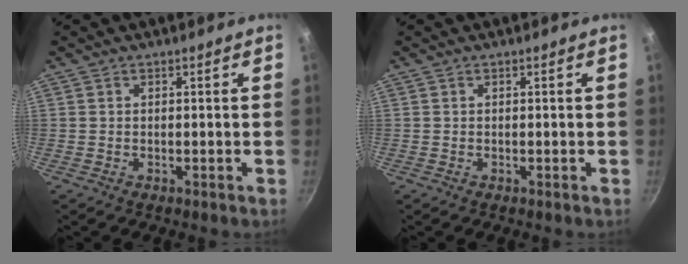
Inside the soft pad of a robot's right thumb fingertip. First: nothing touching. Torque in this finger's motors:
{"motor_torque": [-0.05, 0.05, 0.00, 0.00, 0.00]}